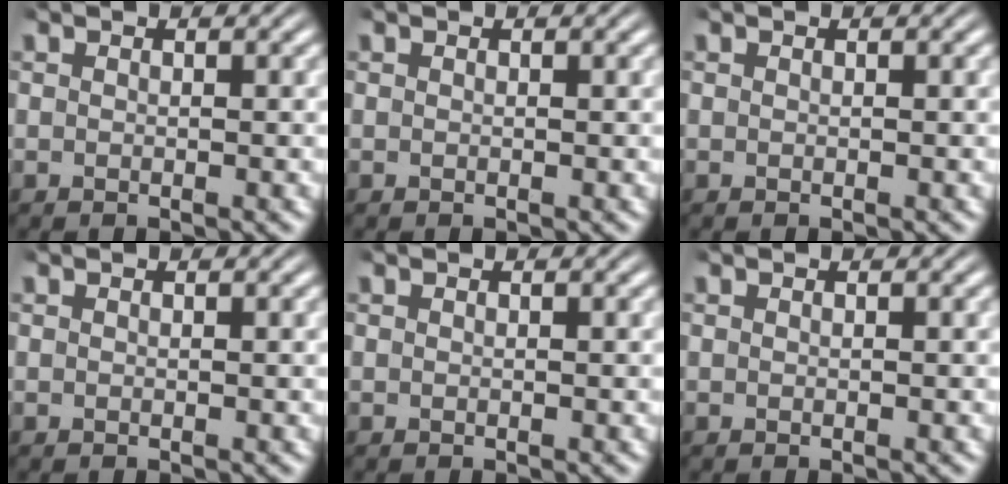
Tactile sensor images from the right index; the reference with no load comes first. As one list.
[{"total": 0.0}, {"total": 0.0}, {"total": 0.0}, {"total": 0.0}, {"total": 0.0}]